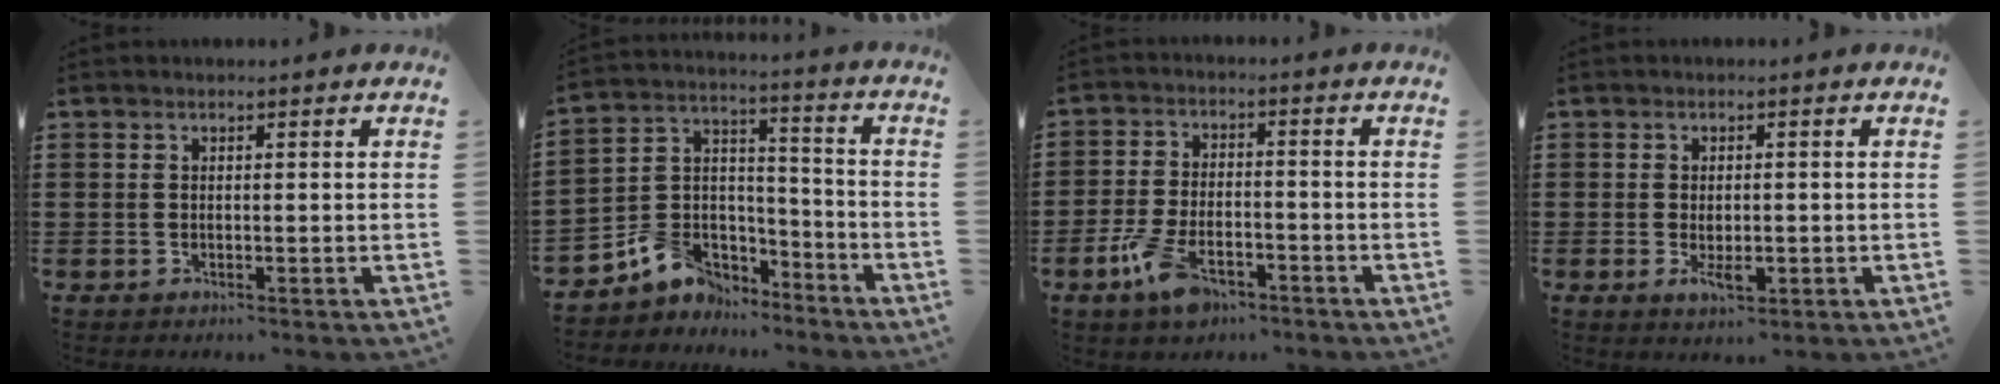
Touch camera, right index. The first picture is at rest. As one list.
[{"total": 6.3, "force": [-4.5, 4.4, 0.6], "torque": [-0.037, 0.010, -0.090]}, {"total": 7.1, "force": [-4.4, 3.0, 4.6], "torque": [-0.113, -0.001, -0.085]}, {"total": 2.9, "force": [-0.7, 1.3, 2.5], "torque": [-0.054, -0.003, -0.014]}]